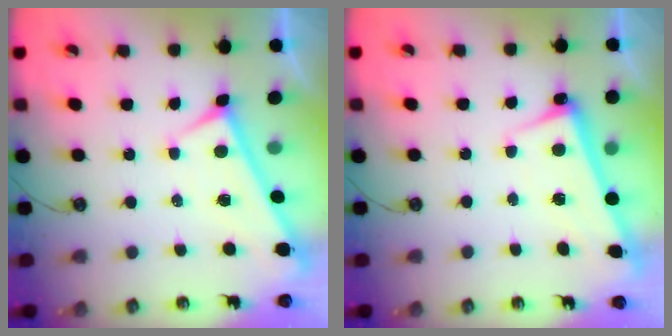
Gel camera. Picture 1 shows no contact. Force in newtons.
{"total": 2.6, "press": 2.4, "slide": 0.9}